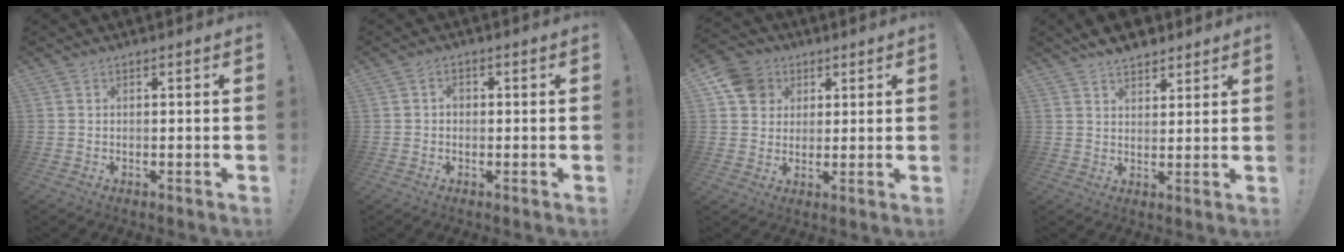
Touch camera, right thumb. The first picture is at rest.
{"total": 1.3, "force": [-0.4, 1.1, 0.7], "torque": [-0.012, 0.005, -0.008]}
{"total": 9.6, "force": [3.7, 8.4, 3.1], "torque": [-0.047, -0.013, 0.076]}
{"total": 5.3, "force": [4.3, 2.6, 1.7], "torque": [-0.026, -0.023, 0.079]}